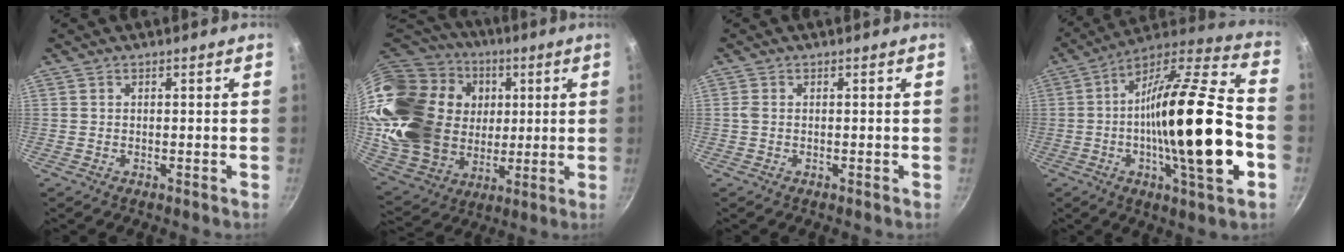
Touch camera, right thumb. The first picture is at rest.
{"total": 31.6, "force": [7.5, 24.3, 18.8], "torque": [-0.343, 0.011, 0.157]}
{"total": 0.9, "force": [0.0, 0.6, 0.7], "torque": [-0.017, 0.002, -0.003]}
{"total": 26.5, "force": [-4.7, 6.3, 25.3], "torque": [-0.405, 0.018, -0.082]}